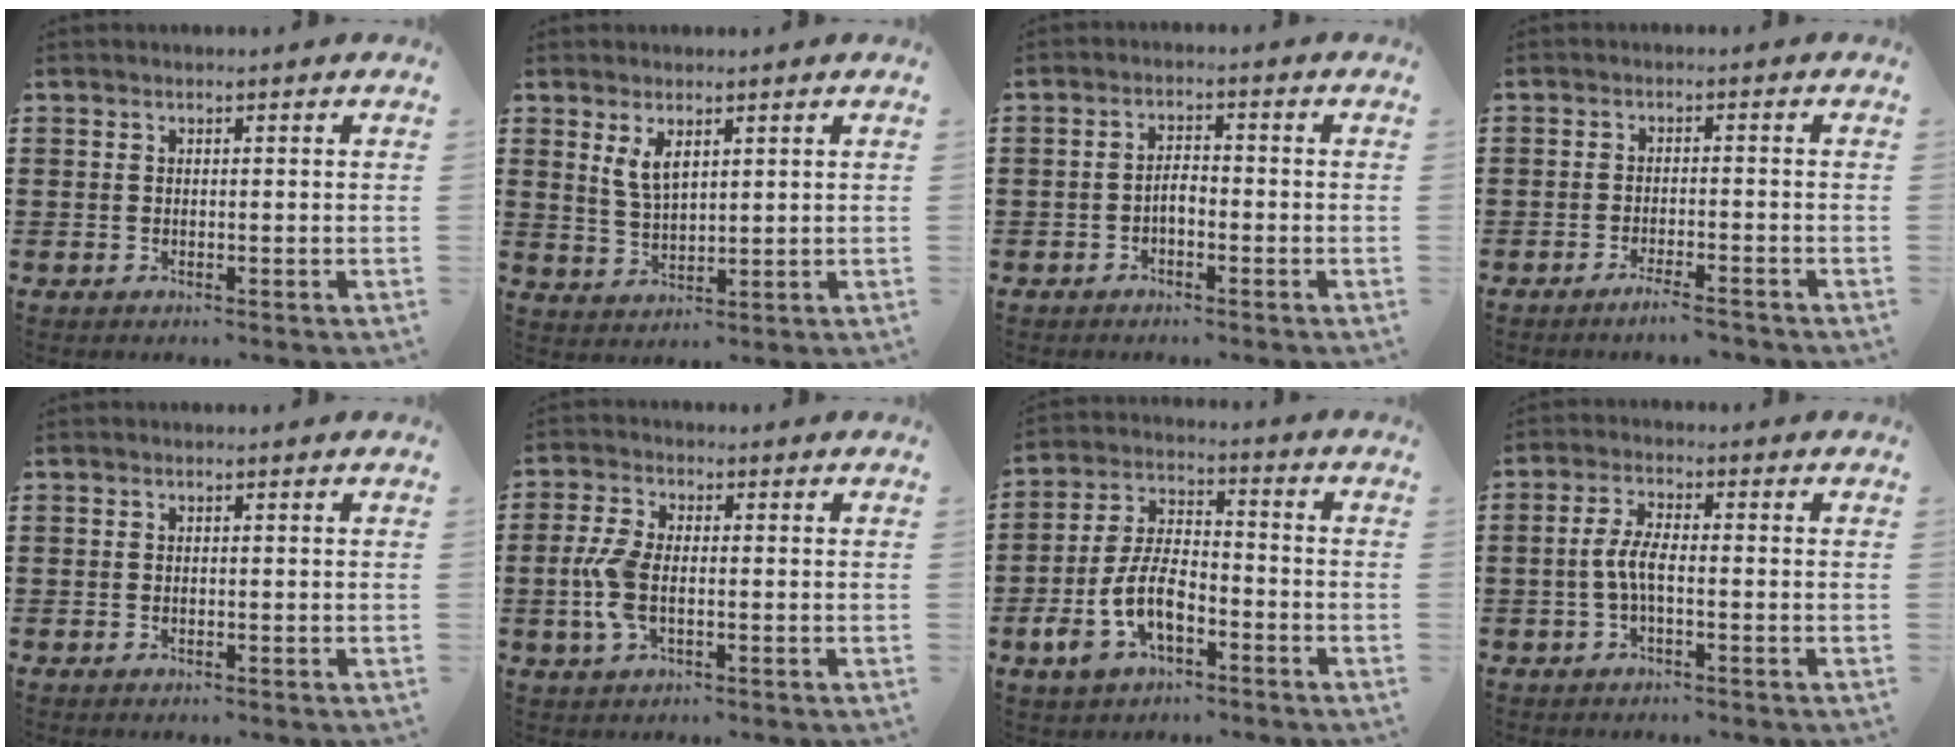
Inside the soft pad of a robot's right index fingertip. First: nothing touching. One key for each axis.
{"total": 3.8, "fx": 1.9, "fy": 1.7, "fz": 2.8, "tx": -0.060, "ty": 0.003, "tz": 0.035}
{"total": 2.0, "fx": -0.9, "fy": 0.8, "fz": 1.5, "tx": -0.031, "ty": 0.005, "tz": -0.019}
{"total": 2.6, "fx": -2.2, "fy": 0.1, "fz": 1.4, "tx": -0.023, "ty": 0.003, "tz": -0.041}
{"total": 0.0}
{"total": 6.1, "fx": -0.8, "fy": 3.0, "fz": 5.3, "tx": -0.130, "ty": -0.006, "tz": -0.021}
{"total": 8.9, "fx": -3.7, "fy": 4.4, "fz": 6.8, "tx": -0.160, "ty": -0.001, "tz": -0.071}
{"total": 4.3, "fx": -0.9, "fy": 1.2, "fz": 4.0, "tx": -0.100, "ty": -0.007, "tz": -0.027}